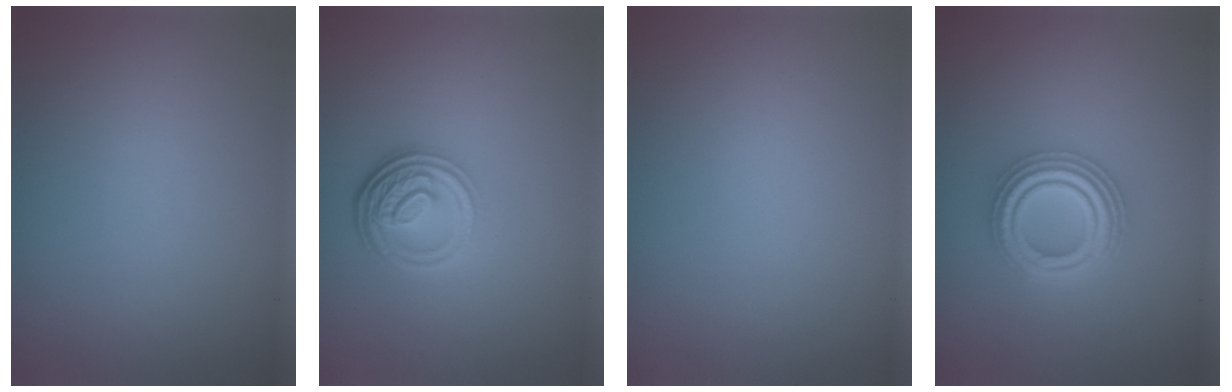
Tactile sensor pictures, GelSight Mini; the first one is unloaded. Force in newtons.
{"total": 4.7, "press": 3.5, "slide": 3.2}
{"total": 0.0}
{"total": 4.3, "press": 4.2, "slide": 0.7}